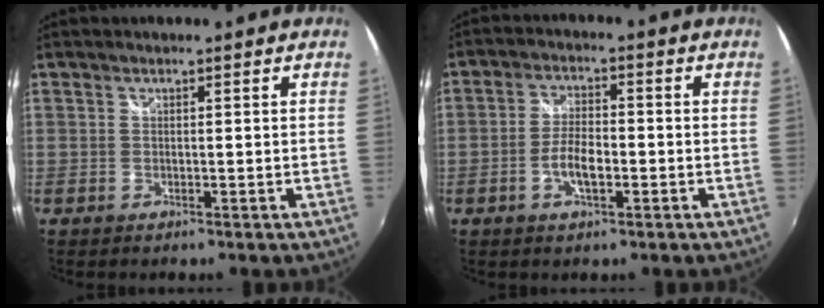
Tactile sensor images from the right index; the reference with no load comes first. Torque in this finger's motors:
{"motor_torque": [0.14, -0.14, 0.10, 0.05]}